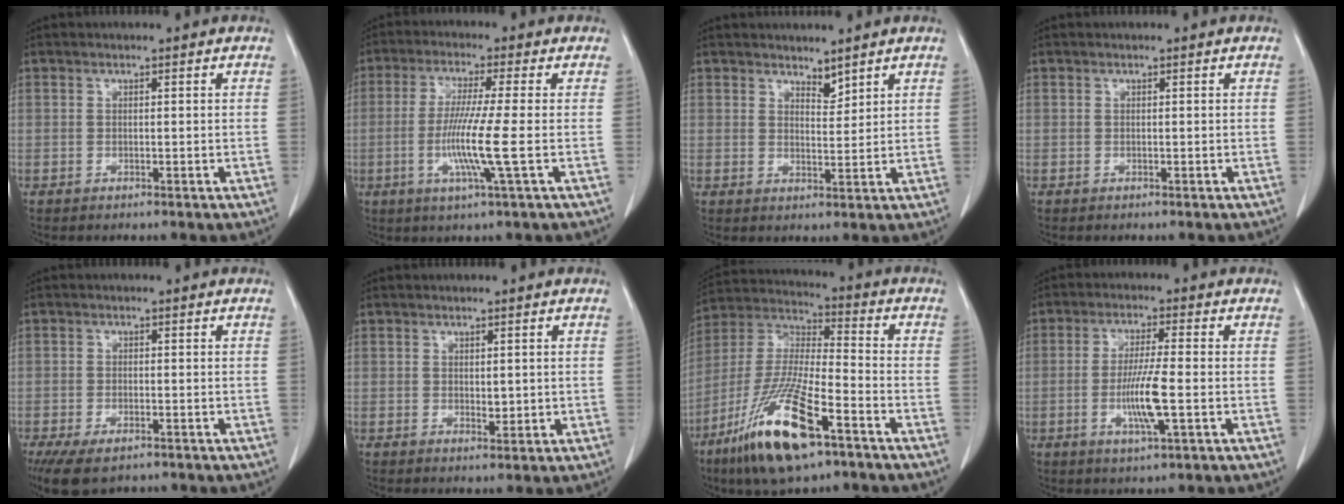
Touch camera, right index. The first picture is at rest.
{"total": 8.7, "force": [-1.7, -1.3, 8.4], "torque": [-0.169, -0.020, -0.036]}
{"total": 2.6, "force": [2.3, 0.8, 0.8], "torque": [-0.011, -0.007, 0.042]}
{"total": 0.0}
{"total": 7.1, "force": [-4.9, 3.0, 4.1], "torque": [-0.071, -0.010, -0.078]}
{"total": 1.7, "force": [0.2, 0.9, 1.4], "torque": [-0.020, -0.005, 0.006]}
{"total": 17.9, "force": [-10.0, 3.5, 14.5], "torque": [-0.320, -0.039, -0.184]}
{"total": 7.4, "force": [-1.7, 0.1, 7.2], "torque": [-0.139, -0.009, -0.032]}